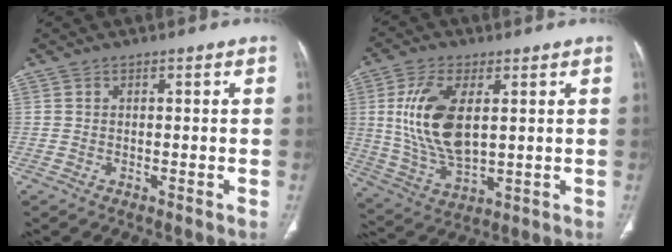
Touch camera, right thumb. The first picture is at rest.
{"total": 13.9, "force": [2.4, 7.0, 11.8], "torque": [-0.238, -0.015, 0.056]}